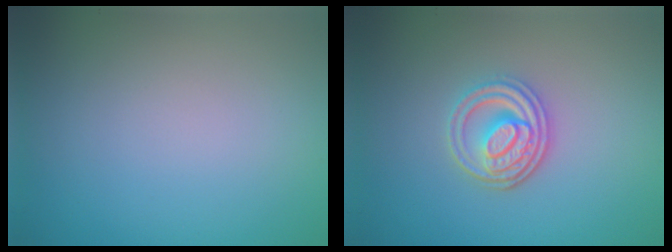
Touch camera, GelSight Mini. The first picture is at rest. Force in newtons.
{"total": 3.6, "press": 3.0, "slide": 1.9}